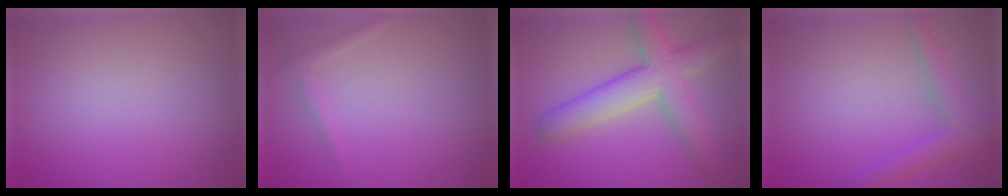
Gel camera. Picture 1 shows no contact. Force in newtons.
{"total": 1.0, "press": 1.0, "slide": 0.1}
{"total": 6.2, "press": 6.2, "slide": 0.2}
{"total": 2.9, "press": 2.9, "slide": 0.1}